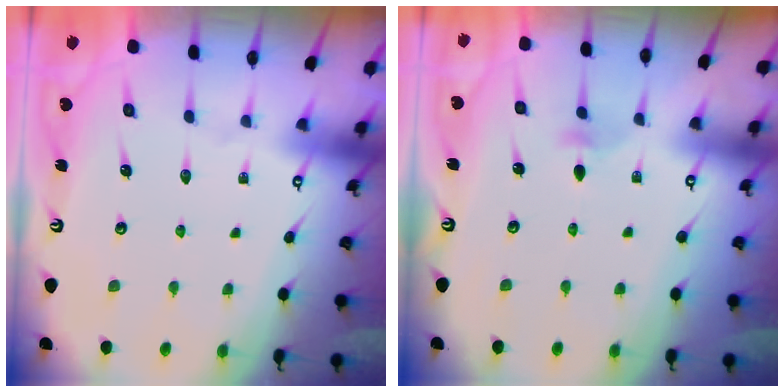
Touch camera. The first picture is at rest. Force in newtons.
{"total": 2.8, "press": 2.7, "slide": 0.8}